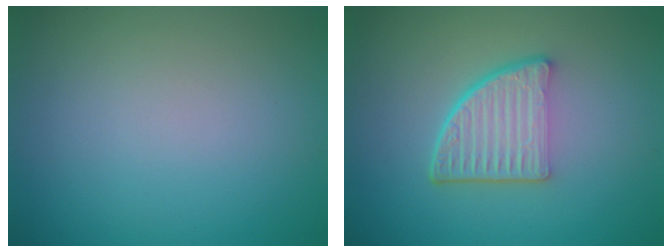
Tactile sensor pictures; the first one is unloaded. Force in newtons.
{"total": 5.4, "press": 3.6, "slide": 4.0}